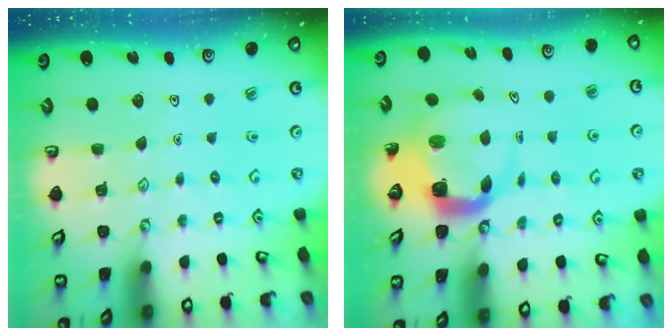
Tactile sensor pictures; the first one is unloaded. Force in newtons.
{"total": 5.5, "press": 5.4, "slide": 0.8}